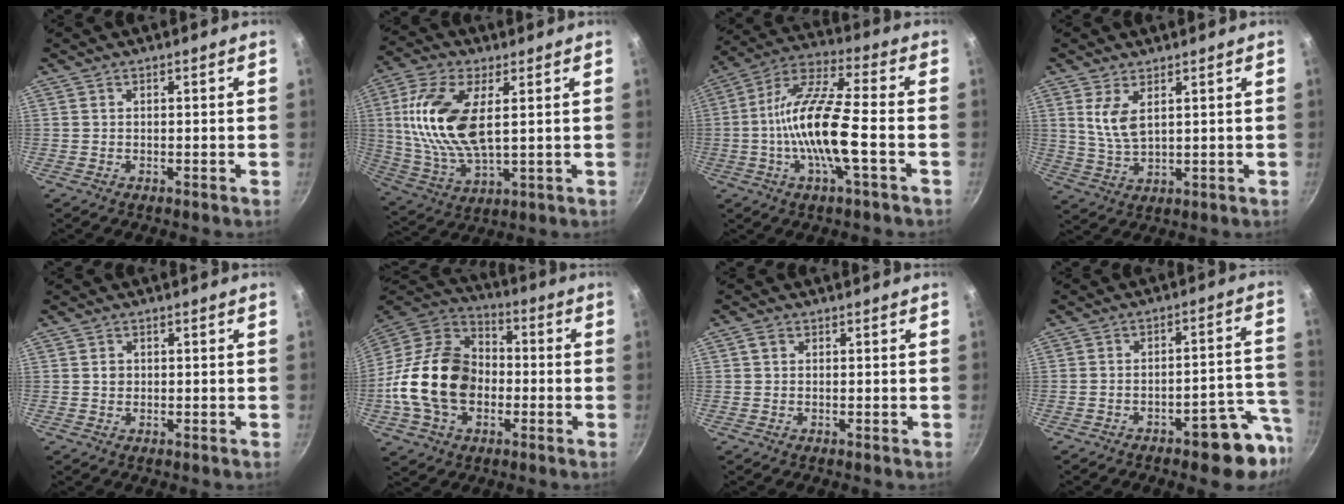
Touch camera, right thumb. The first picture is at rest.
{"total": 16.3, "force": [3.3, 7.6, 14.0], "torque": [-0.281, -0.006, 0.066]}
{"total": 15.9, "force": [-3.2, 3.8, 15.1], "torque": [-0.283, 0.033, -0.073]}
{"total": 6.1, "force": [2.5, 2.8, 4.8], "torque": [-0.092, -0.023, 0.055]}
{"total": 1.3, "force": [0.1, 1.2, 0.5], "torque": [-0.005, 0.004, 0.002]}
{"total": 20.1, "force": [-3.5, 14.6, 13.3], "torque": [-0.215, 0.039, -0.075]}
{"total": 1.4, "force": [0.4, 1.1, 0.8], "torque": [-0.012, 0.004, 0.006]}
{"total": 11.2, "force": [-6.1, 4.2, 8.4], "torque": [-0.055, 0.058, -0.078]}